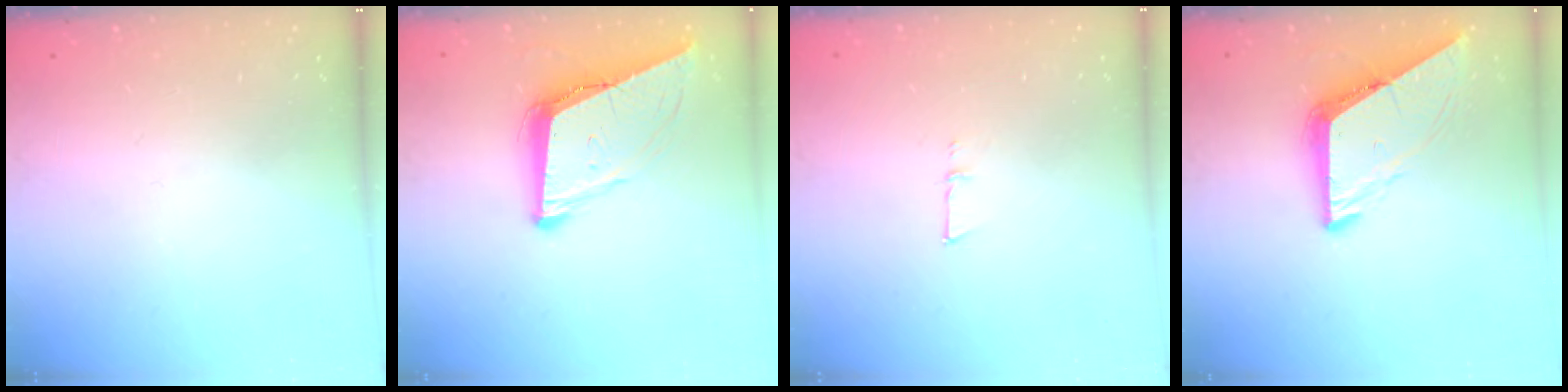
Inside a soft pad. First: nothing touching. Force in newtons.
{"total": 10.0, "press": 9.3, "slide": 3.5}
{"total": 4.2, "press": 4.0, "slide": 1.1}
{"total": 8.2, "press": 8.2, "slide": 0.6}